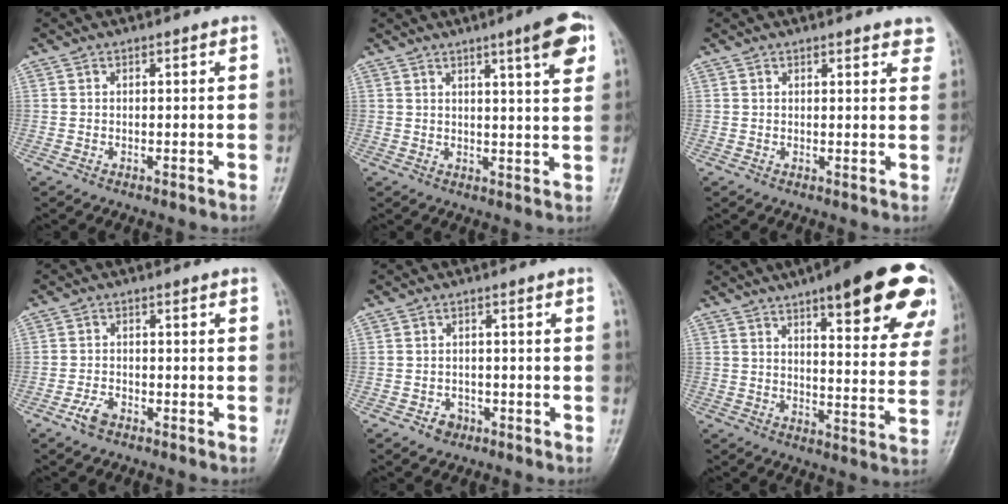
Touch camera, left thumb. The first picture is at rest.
{"total": 8.2, "force": [4.4, 1.0, 6.9], "torque": [-0.088, -0.018, 0.058]}
{"total": 4.1, "force": [3.4, 1.2, 2.1], "torque": [-0.005, -0.009, 0.031]}
{"total": 3.0, "force": [-2.0, 1.4, 1.6], "torque": [-0.036, 0.011, -0.037]}
{"total": 2.6, "force": [-1.4, 2.0, 0.7], "torque": [0.000, 0.014, -0.020]}
{"total": 24.3, "force": [14.2, 6.6, 18.6], "torque": [-0.209, -0.039, 0.175]}